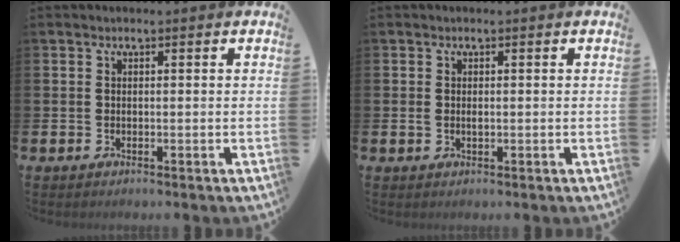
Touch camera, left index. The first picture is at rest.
{"total": 0.9, "force": [0.1, 0.5, 0.8], "torque": [-0.012, 0.004, -0.001]}